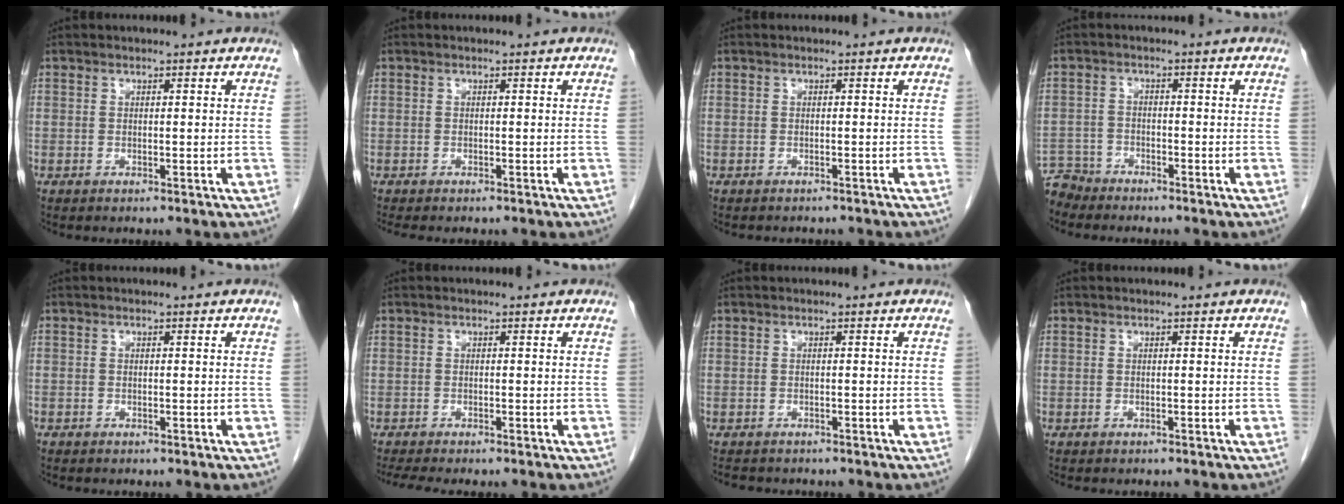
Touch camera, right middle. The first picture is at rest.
{"total": 3.4, "force": [-2.9, 0.8, 1.5], "torque": [-0.021, -0.009, -0.036]}
{"total": 3.9, "force": [-3.5, 1.3, 1.1], "torque": [-0.016, -0.001, -0.040]}
{"total": 4.5, "force": [-4.3, 1.2, -0.8], "torque": [0.015, -0.008, -0.084]}
{"total": 0.6, "force": [-0.5, 0.3, 0.1], "torque": [-0.008, 0.002, -0.010]}
{"total": 6.1, "force": [-5.3, 1.0, 3.0], "torque": [-0.042, -0.010, -0.078]}
{"total": 4.9, "force": [-4.2, 1.9, 1.5], "torque": [-0.023, -0.004, -0.054]}
{"total": 1.7, "force": [-1.6, 0.6, 0.6], "torque": [-0.015, -0.005, -0.017]}